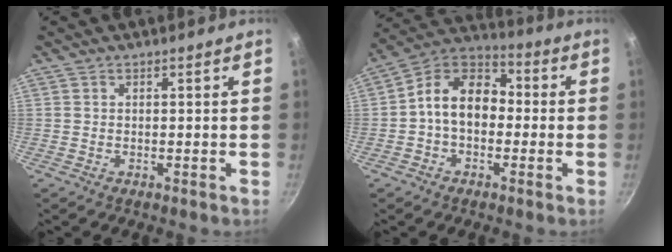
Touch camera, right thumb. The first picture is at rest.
{"total": 11.7, "force": [-0.8, 8.4, 8.1], "torque": [-0.098, 0.044, -0.040]}